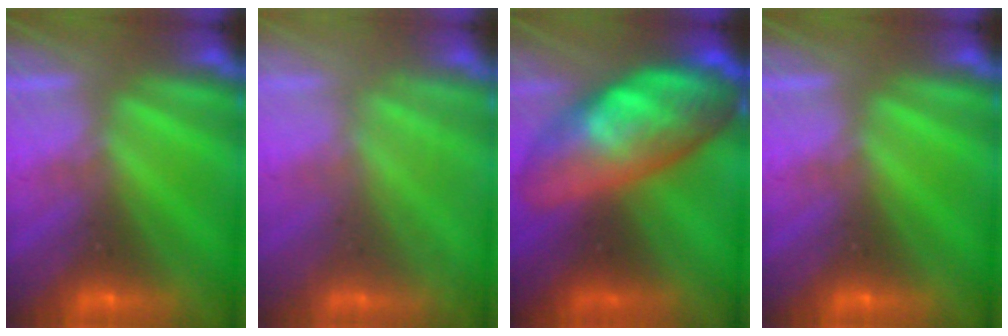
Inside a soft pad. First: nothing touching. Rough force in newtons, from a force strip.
{"total": 1.9}
{"total": 9.1}
{"total": 0.0}